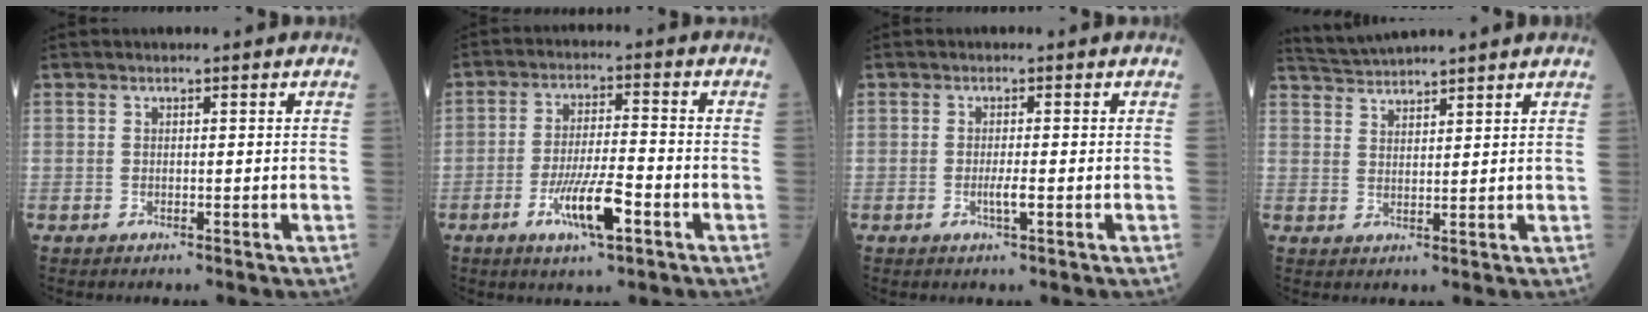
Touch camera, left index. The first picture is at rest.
{"total": 8.1, "force": [-3.9, 1.2, 7.0], "torque": [-0.135, -0.011, -0.070]}
{"total": 1.8, "force": [-0.6, 0.0, 1.7], "torque": [-0.034, -0.005, -0.013]}
{"total": 5.7, "force": [5.5, -0.6, 1.4], "torque": [-0.033, 0.031, 0.097]}